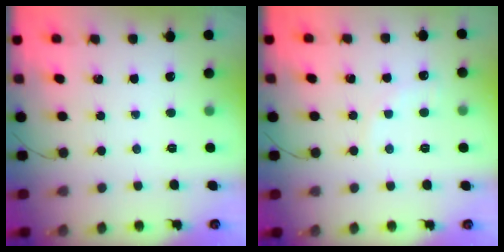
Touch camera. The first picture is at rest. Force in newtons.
{"total": 4.2, "press": 3.9, "slide": 1.3}